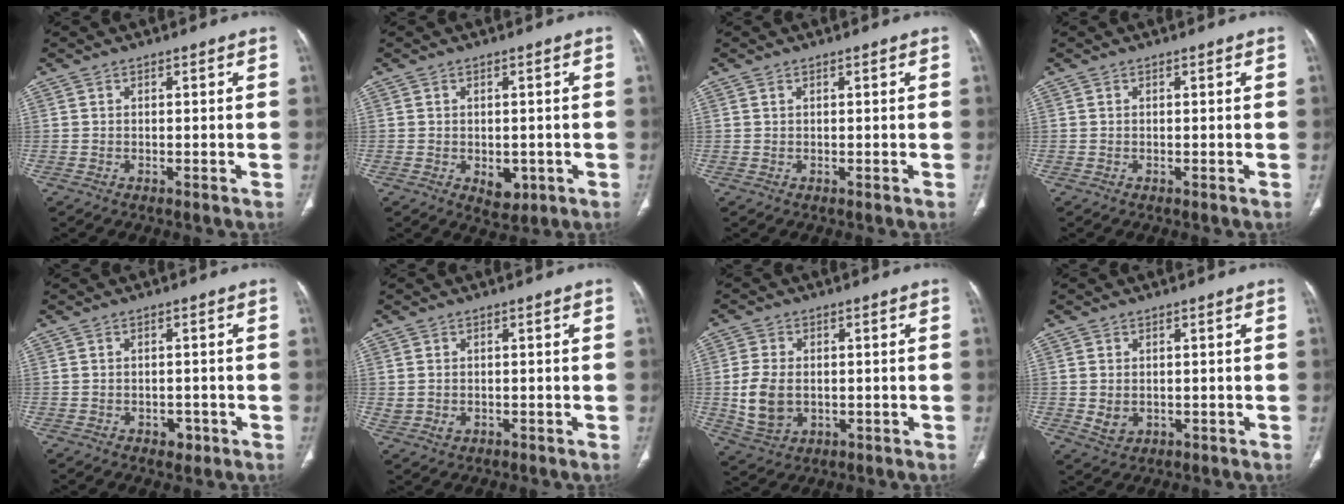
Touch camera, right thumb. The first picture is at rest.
{"total": 4.2, "force": [-1.1, 2.8, 2.9], "torque": [-0.022, -0.003, -0.003]}
{"total": 0.0}
{"total": 0.0}
{"total": 2.4, "force": [-1.1, 1.8, 1.1], "torque": [-0.005, 0.004, -0.010]}
{"total": 2.5, "force": [-0.1, 2.1, 1.3], "torque": [-0.028, 0.000, 0.010]}
{"total": 8.9, "force": [-0.5, 6.3, 6.2], "torque": [-0.118, -0.004, 0.002]}
{"total": 3.3, "force": [-0.1, 2.7, 2.0], "torque": [-0.030, -0.005, 0.010]}